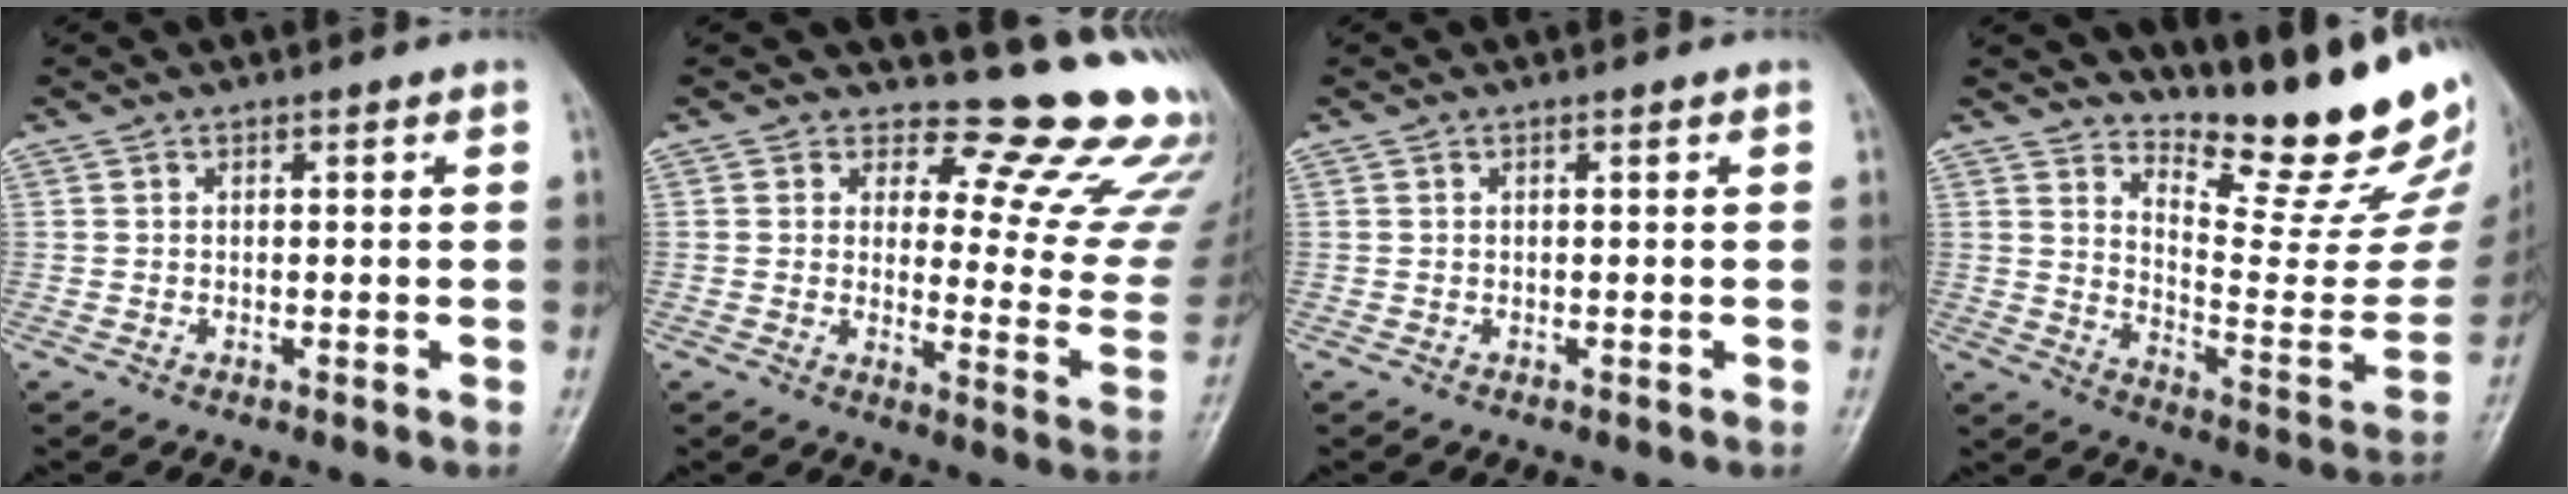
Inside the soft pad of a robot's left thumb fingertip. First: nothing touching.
{"total": 16.9, "force": [15.0, 5.8, 5.2], "torque": [-0.007, -0.151, 0.155]}
{"total": 0.0}
{"total": 19.7, "force": [17.0, 4.1, 9.1], "torque": [-0.093, -0.163, 0.240]}